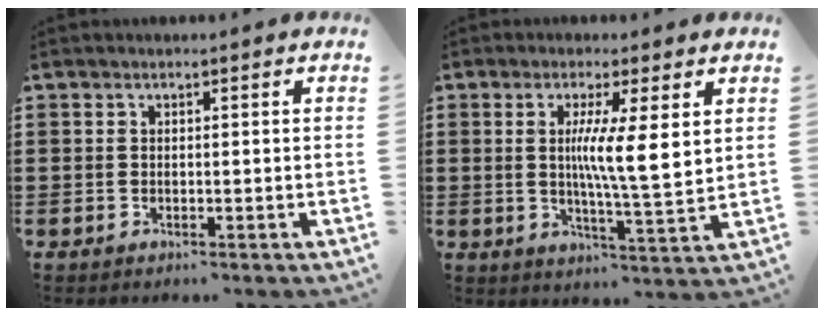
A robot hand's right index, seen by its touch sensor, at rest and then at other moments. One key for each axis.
{"total": 7.6, "fx": 1.9, "fy": 0.4, "fz": 7.3, "tx": -0.136, "ty": -0.010, "tz": 0.028}